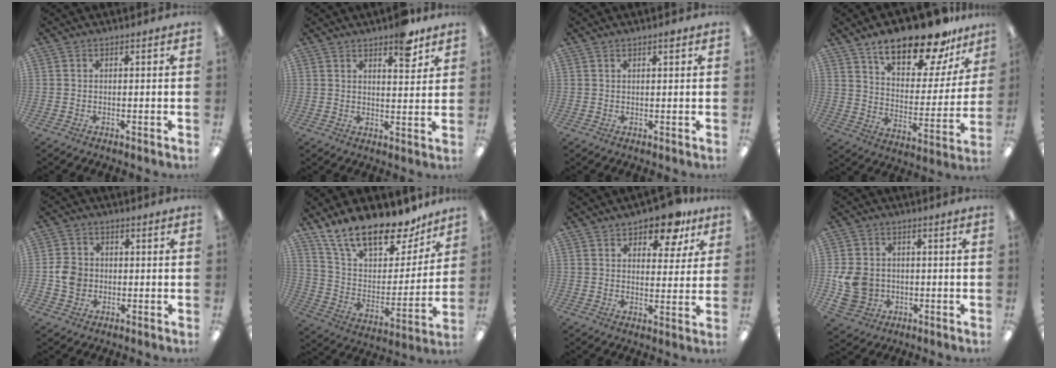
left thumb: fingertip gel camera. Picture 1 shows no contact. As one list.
[{"total": 6.9, "force": [5.0, 2.5, 3.9], "torque": [-0.033, -0.032, 0.080]}, {"total": 1.2, "force": [0.9, 0.3, 0.8], "torque": [-0.009, -0.002, 0.013]}, {"total": 20.0, "force": [15.9, 6.8, 10.0], "torque": [-0.163, -0.102, 0.272]}, {"total": 5.7, "force": [-0.9, 5.0, 2.6], "torque": [-0.047, 0.008, -0.015]}, {"total": 19.9, "force": [15.6, 7.9, 9.6], "torque": [-0.174, -0.105, 0.278]}, {"total": 9.1, "force": [6.6, 4.1, 4.7], "torque": [-0.056, -0.032, 0.113]}, {"total": 9.7, "force": [-1.3, 8.4, 4.8], "torque": [-0.107, 0.014, -0.019]}]